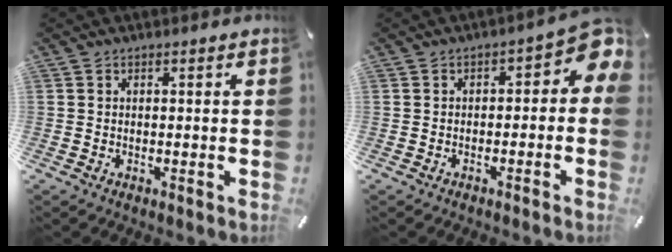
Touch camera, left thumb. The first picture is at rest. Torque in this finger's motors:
{"motor_torque": [0.31, 0.30, 0.53, 0.16, 0.03]}